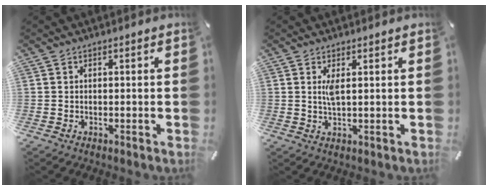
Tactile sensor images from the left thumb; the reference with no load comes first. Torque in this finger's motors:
{"motor_torque": [0.30, 0.73, 0.28, -0.32, 0.15]}